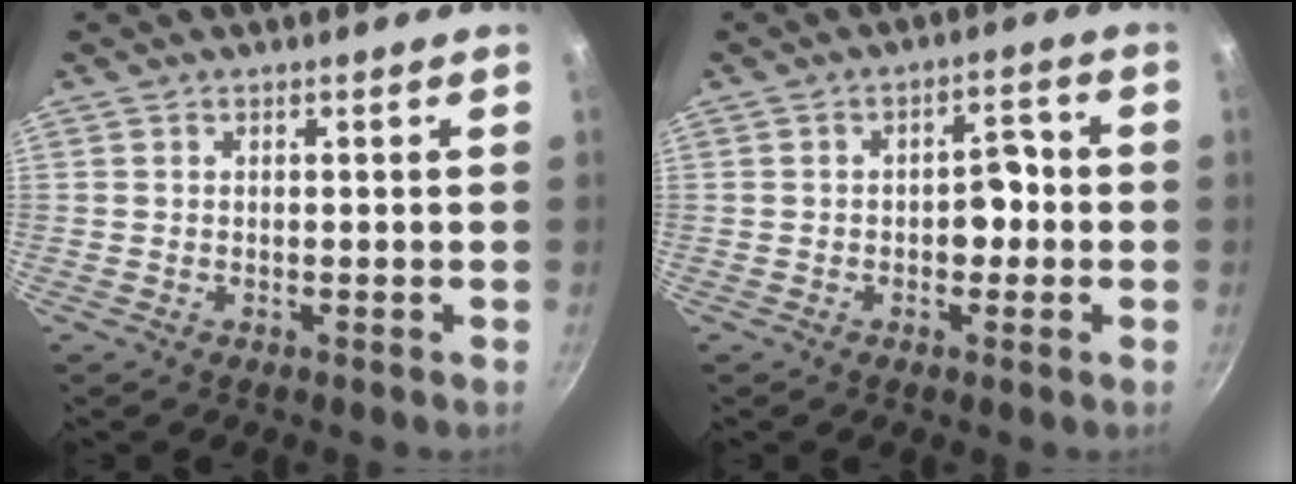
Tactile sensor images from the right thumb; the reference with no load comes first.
{"total": 4.8, "force": [-0.8, 3.1, 3.5], "torque": [-0.011, 0.019, -0.013]}